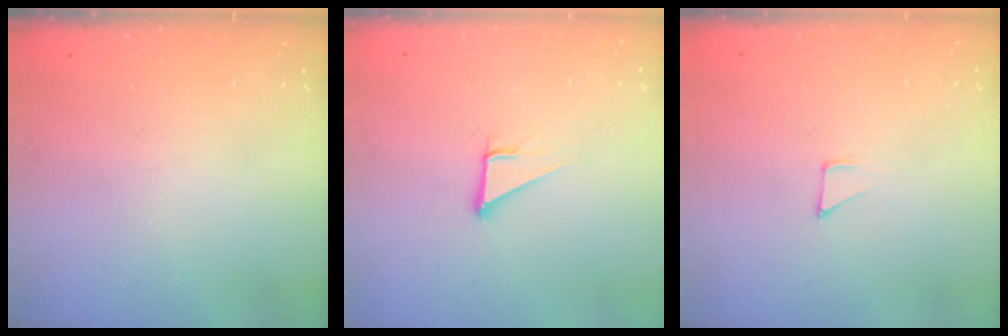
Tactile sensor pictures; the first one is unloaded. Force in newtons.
{"total": 3.7, "press": 3.7, "slide": 0.2}
{"total": 2.8, "press": 2.8, "slide": 0.2}